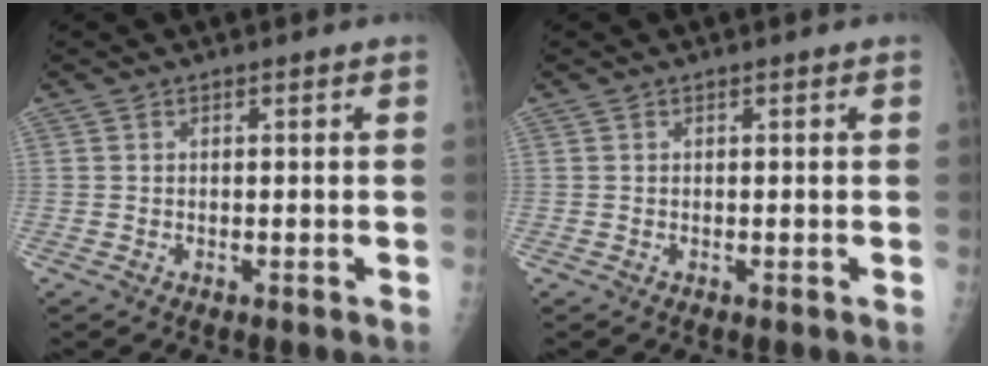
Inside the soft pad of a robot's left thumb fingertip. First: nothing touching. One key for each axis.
{"total": 0.0}